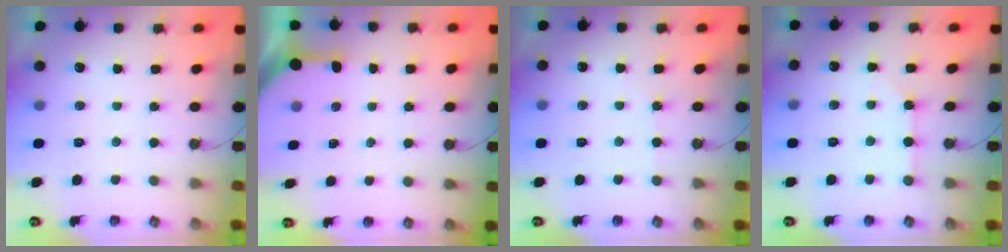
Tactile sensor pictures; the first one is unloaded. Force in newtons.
{"total": 3.4, "press": 3.4, "slide": 0.4}
{"total": 2.3, "press": 2.3, "slide": 0.4}
{"total": 1.8, "press": 1.8, "slide": 0.1}